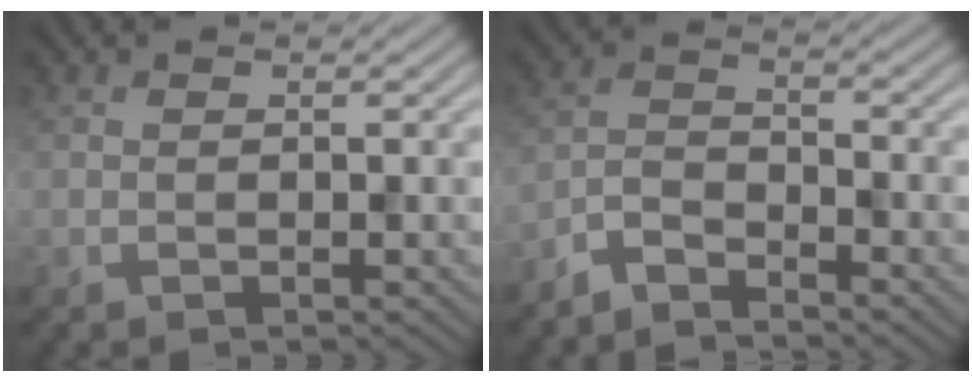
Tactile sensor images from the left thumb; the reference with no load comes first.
{"total": 3.8, "force": [-3.5, 0.9, 1.4], "torque": [-0.034, -0.001, -0.084]}